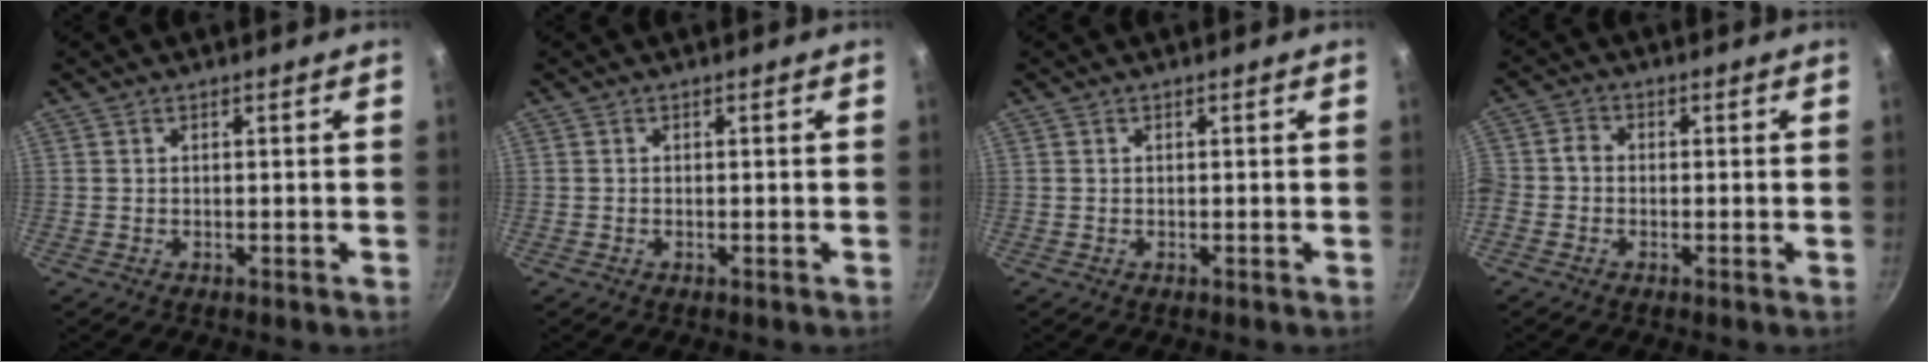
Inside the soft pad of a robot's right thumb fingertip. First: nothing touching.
{"total": 0.0}
{"total": 0.0}
{"total": 3.6, "force": [-1.2, 2.8, 1.9], "torque": [-0.043, 0.017, -0.037]}